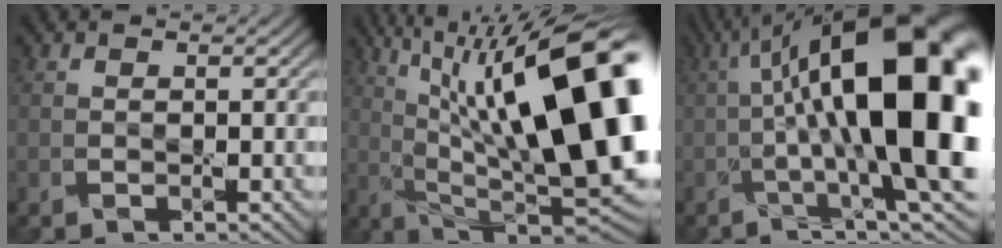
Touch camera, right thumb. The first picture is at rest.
{"total": 22.8, "force": [5.5, 8.3, 20.5], "torque": [-0.298, 0.035, 0.078]}
{"total": 21.5, "force": [1.0, 7.0, 20.3], "torque": [-0.303, 0.035, 0.012]}